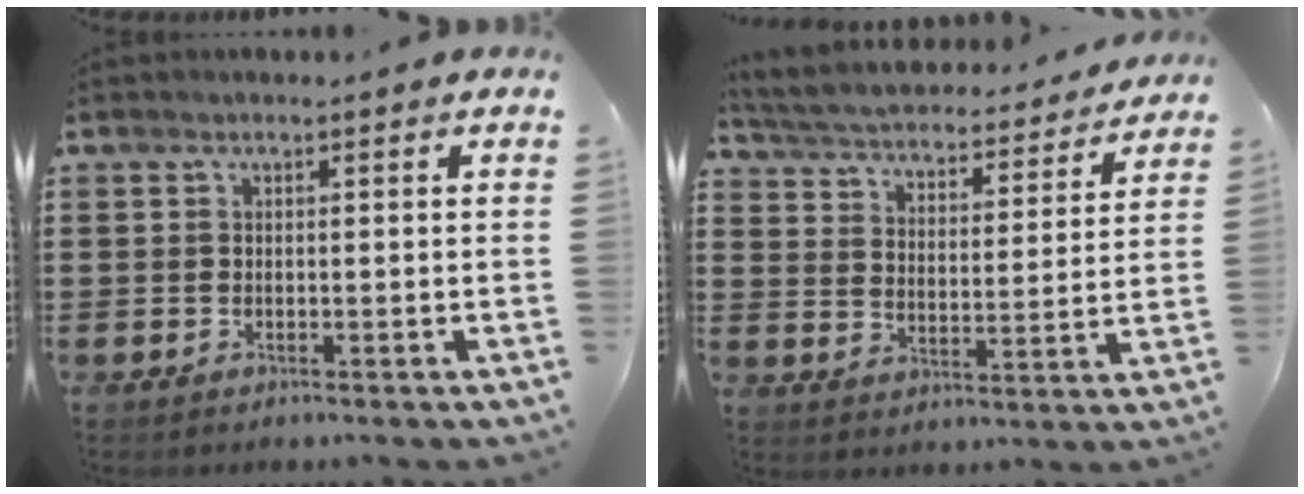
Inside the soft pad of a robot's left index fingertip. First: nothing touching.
{"total": 3.3, "force": [3.3, 0.2, 0.1], "torque": [-0.025, -0.030, 0.048]}